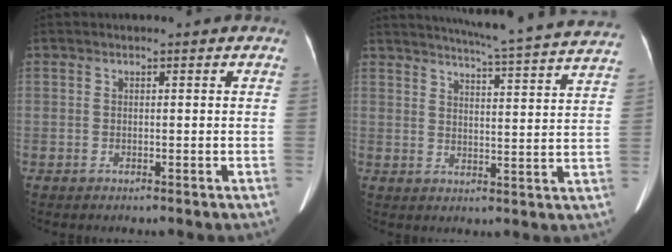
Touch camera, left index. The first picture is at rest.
{"total": 23.2, "force": [21.5, -0.3, 8.6], "torque": [-0.133, -0.050, 0.258]}